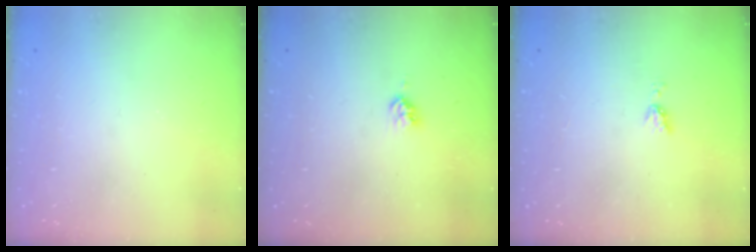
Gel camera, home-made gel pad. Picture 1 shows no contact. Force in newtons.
{"total": 2.8, "press": 2.8, "slide": 0.2}
{"total": 4.0, "press": 4.0, "slide": 0.5}